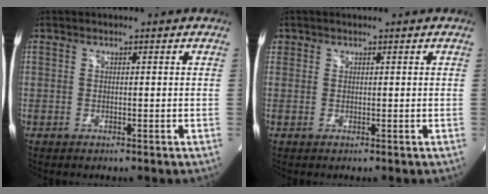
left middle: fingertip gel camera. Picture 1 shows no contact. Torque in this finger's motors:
{"motor_torque": [0.30, -0.24, 0.05, 0.01]}